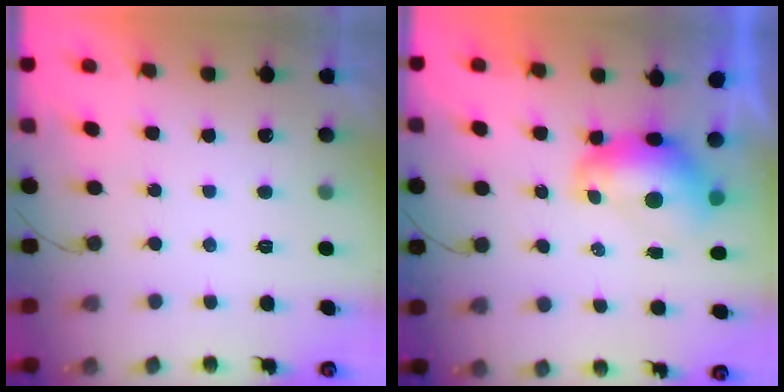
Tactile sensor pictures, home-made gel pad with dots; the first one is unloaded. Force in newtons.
{"total": 8.4, "press": 8.3, "slide": 0.8}